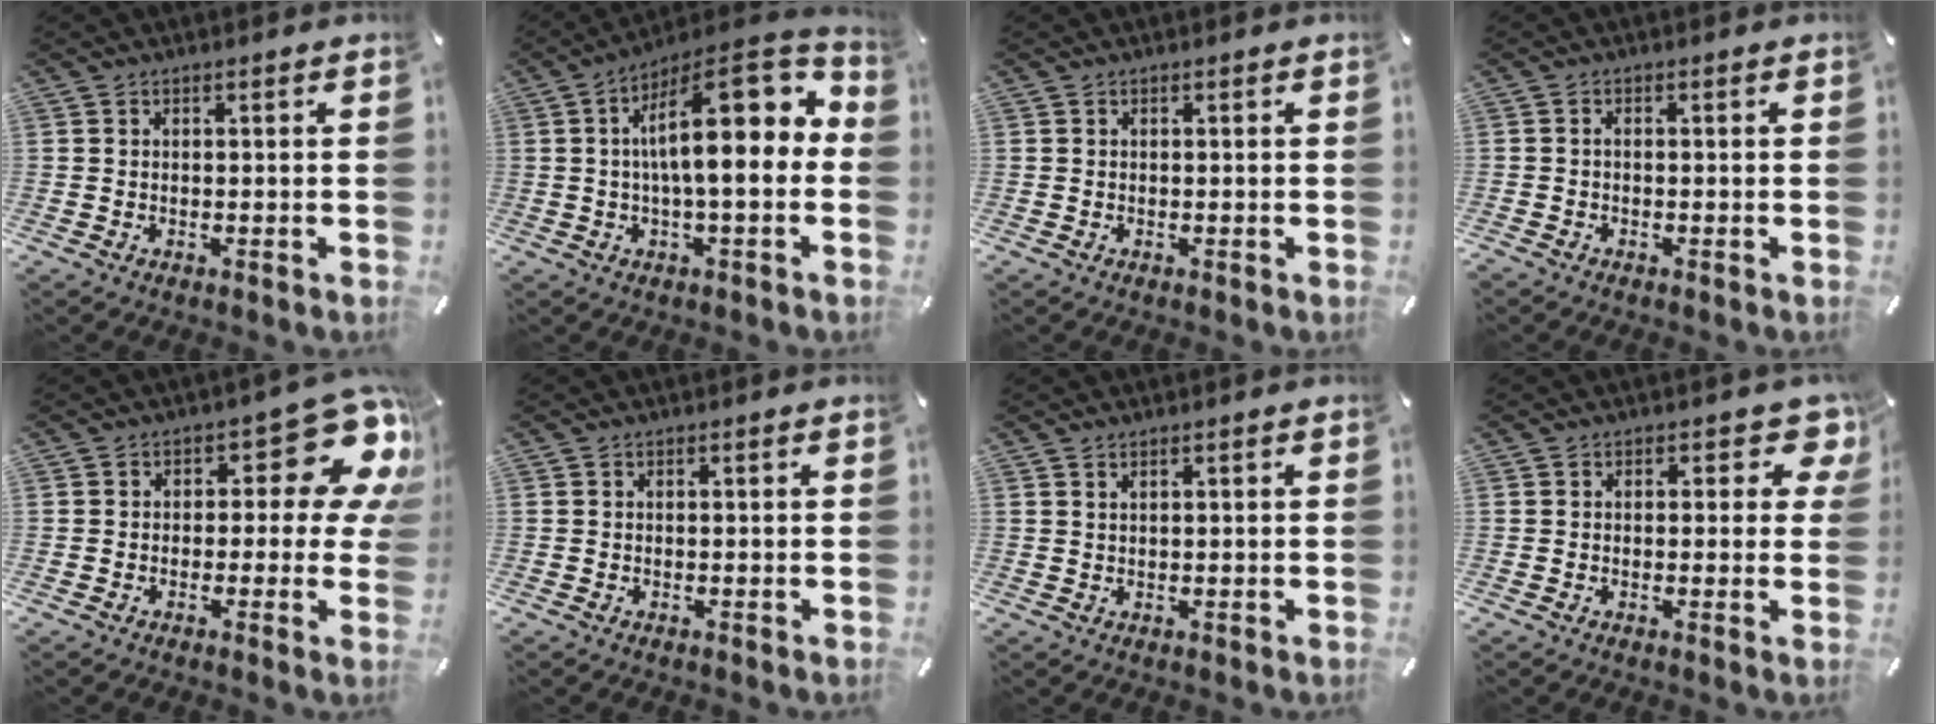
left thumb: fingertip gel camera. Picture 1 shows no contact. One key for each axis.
{"total": 16.8, "fx": 2.5, "fy": 5.3, "fz": 15.7, "tx": -0.229, "ty": -0.027, "tz": 0.034}
{"total": 0.0}
{"total": 1.0, "fx": -0.5, "fy": 0.3, "fz": 0.9, "tx": -0.017, "ty": 0.001, "tz": -0.010}
{"total": 13.4, "fx": 6.9, "fy": 6.0, "fz": 9.9, "tx": -0.107, "ty": -0.054, "tz": 0.117}
{"total": 0.0}
{"total": 0.9, "fx": 0.6, "fy": 0.1, "fz": 0.7, "tx": -0.013, "ty": -0.001, "tz": 0.010}
{"total": 5.4, "fx": 2.4, "fy": 3.1, "fz": 3.6, "tx": -0.030, "ty": -0.012, "tz": 0.034}